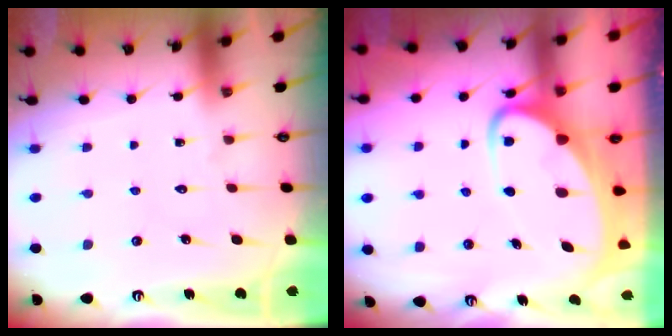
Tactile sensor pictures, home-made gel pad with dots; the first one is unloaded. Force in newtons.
{"total": 6.9, "press": 6.8, "slide": 0.9}